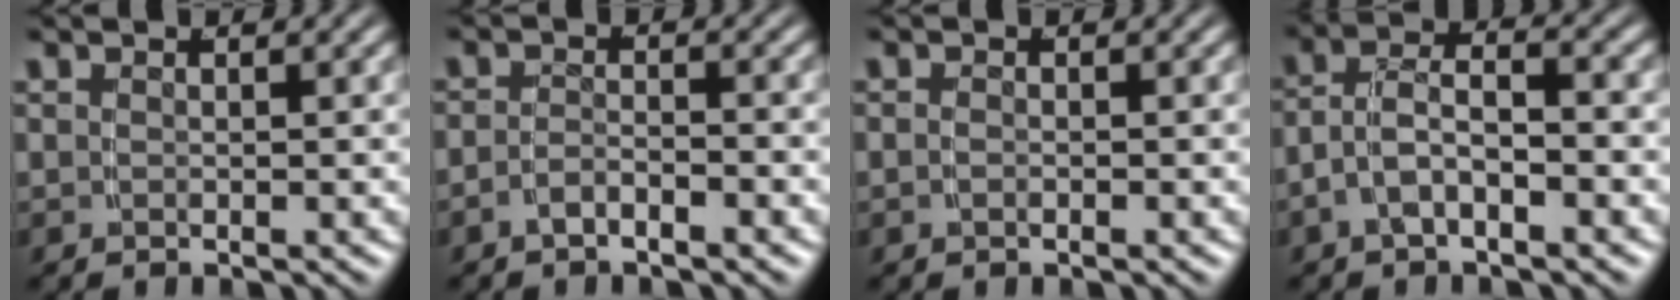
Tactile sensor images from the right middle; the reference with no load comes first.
{"total": 2.0, "force": [-1.8, 0.3, 0.7], "torque": [-0.012, -0.002, -0.035]}
{"total": 0.7, "force": [-0.6, 0.1, 0.4], "torque": [-0.013, -0.005, -0.008]}
{"total": 4.3, "force": [-1.3, 2.8, 3.0], "torque": [-0.065, -0.012, -0.024]}